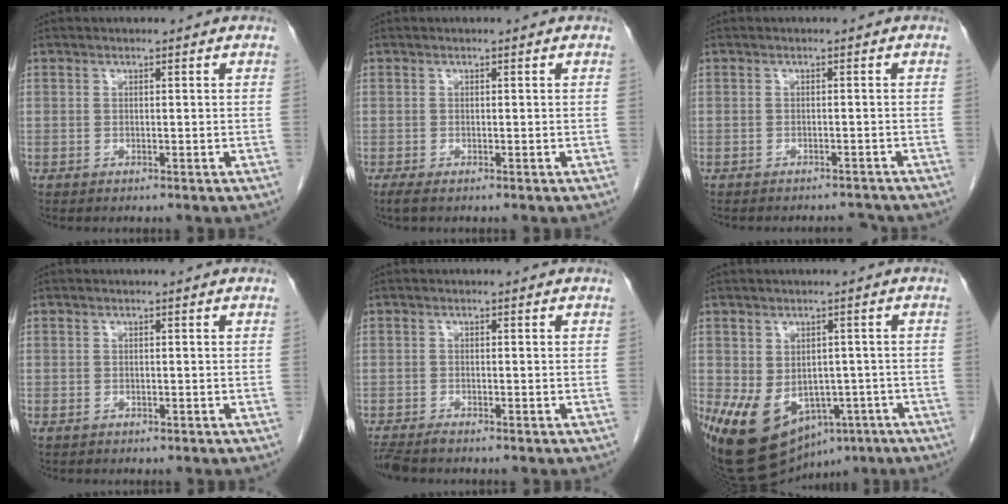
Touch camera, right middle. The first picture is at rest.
{"total": 1.1, "force": [-0.8, 0.2, 0.7], "torque": [-0.016, -0.004, -0.013]}
{"total": 3.8, "force": [-3.8, 0.5, 0.2], "torque": [0.003, 0.000, -0.048]}
{"total": 0.7, "force": [-0.3, 0.6, 0.3], "torque": [-0.007, 0.002, -0.001]}
{"total": 2.8, "force": [-2.5, 0.4, 1.3], "torque": [-0.023, -0.008, -0.042]}
{"total": 15.2, "force": [-7.1, 10.0, 8.9], "torque": [-0.176, -0.005, -0.090]}